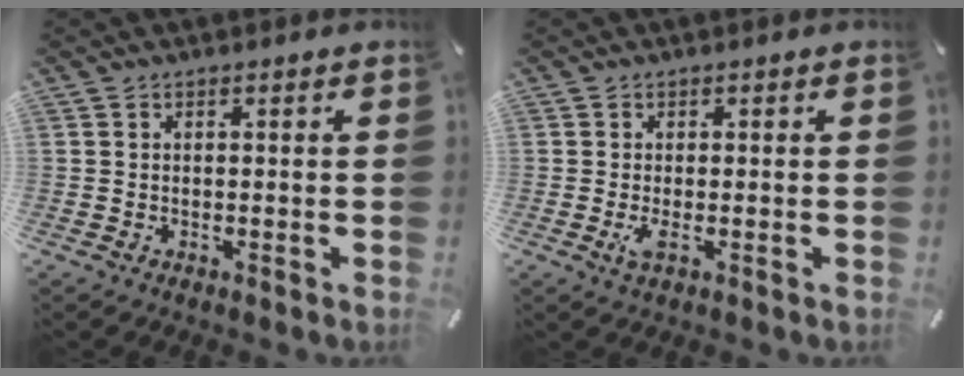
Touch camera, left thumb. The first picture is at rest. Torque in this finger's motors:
{"motor_torque": [1.65, 1.76, 0.73, -0.75, 0.17]}